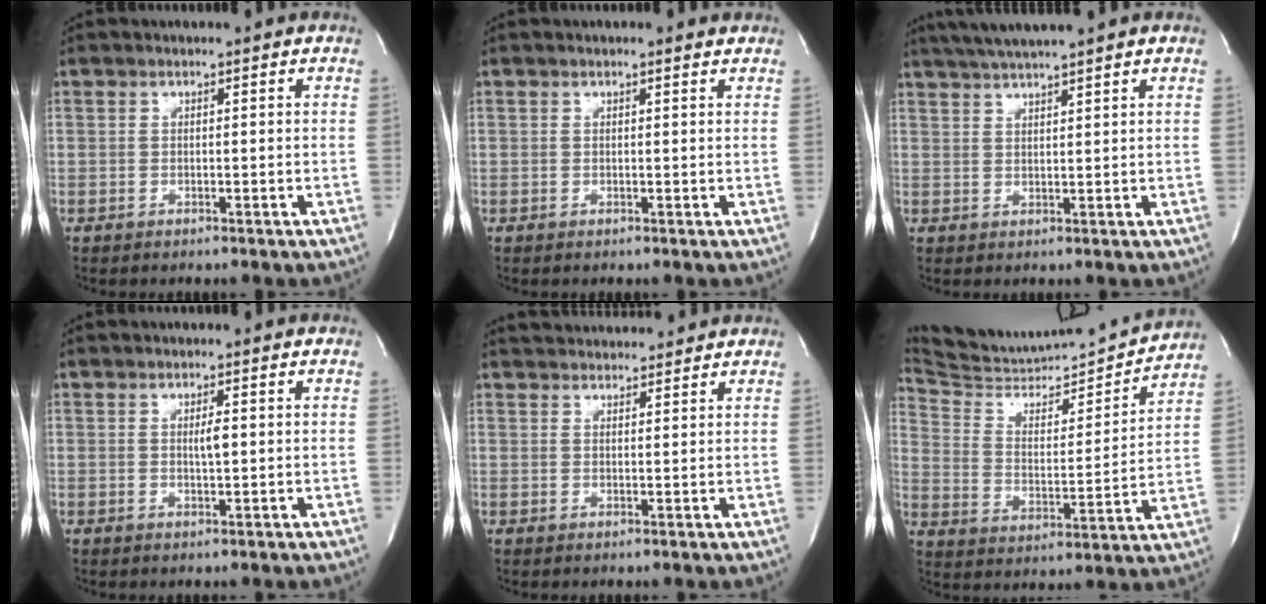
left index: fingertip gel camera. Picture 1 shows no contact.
{"total": 1.6, "force": [1.5, 0.2, 0.4], "torque": [-0.013, 0.001, 0.012]}
{"total": 6.8, "force": [5.9, -1.0, 3.3], "torque": [-0.061, 0.017, 0.098]}
{"total": 1.7, "force": [0.3, 0.2, 1.6], "torque": [-0.031, -0.002, 0.005]}
{"total": 8.6, "force": [8.3, 1.5, 1.7], "torque": [-0.025, 0.025, 0.112]}
{"total": 19.7, "force": [19.1, 1.1, 4.6], "torque": [-0.085, -0.030, 0.292]}